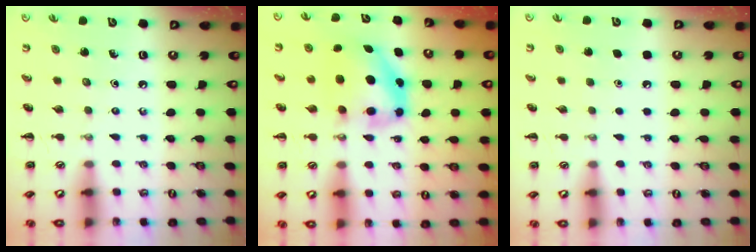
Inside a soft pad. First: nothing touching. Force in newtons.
{"total": 6.5, "press": 6.4, "slide": 0.9}
{"total": 1.7, "press": 1.7, "slide": 0.1}